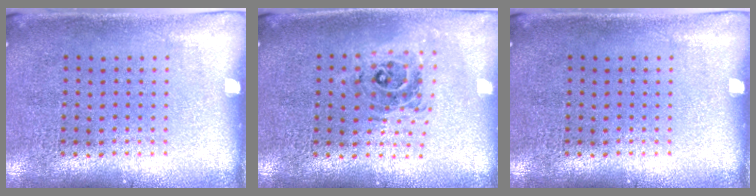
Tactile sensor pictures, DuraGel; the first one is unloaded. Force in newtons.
{"total": 0.7, "press": 0.7, "slide": 0.2}
{"total": 0.0}